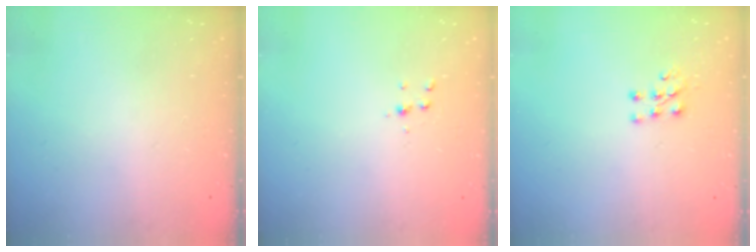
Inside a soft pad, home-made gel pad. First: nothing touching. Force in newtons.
{"total": 4.4, "press": 4.3, "slide": 0.4}
{"total": 6.0, "press": 6.0, "slide": 0.5}